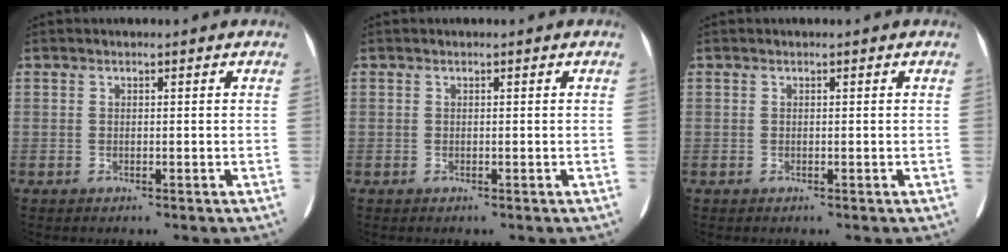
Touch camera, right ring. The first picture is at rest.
{"total": 0.0}
{"total": 0.0}